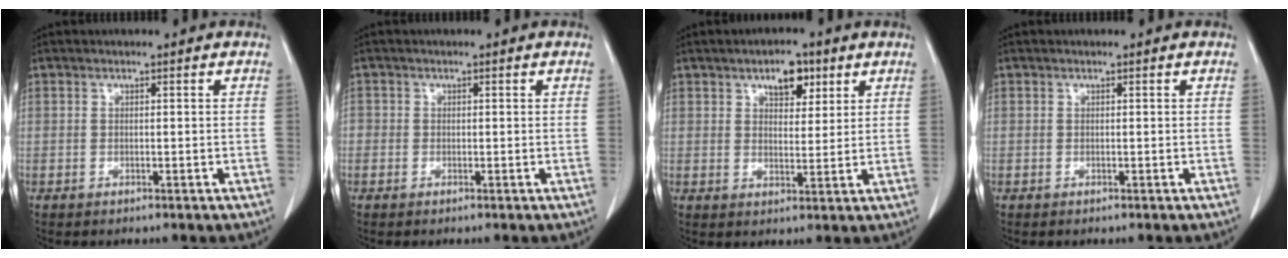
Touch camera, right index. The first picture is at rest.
{"total": 0.9, "force": [-0.3, 0.8, 0.2], "torque": [0.006, 0.004, -0.008]}
{"total": 5.3, "force": [3.0, 2.7, 3.5], "torque": [-0.050, 0.003, 0.046]}
{"total": 0.0}